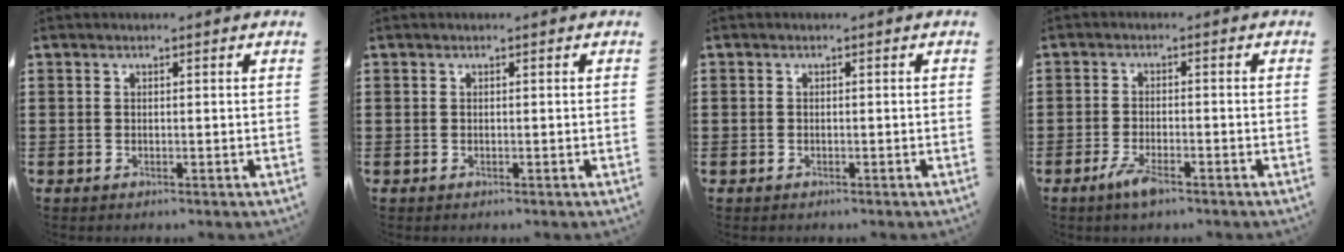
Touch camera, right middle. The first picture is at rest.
{"total": 0.0}
{"total": 0.9, "force": [-0.4, 0.8, 0.0], "torque": [-0.003, 0.003, -0.010]}
{"total": 3.9, "force": [-2.2, 1.1, 3.0], "torque": [-0.069, -0.004, -0.044]}